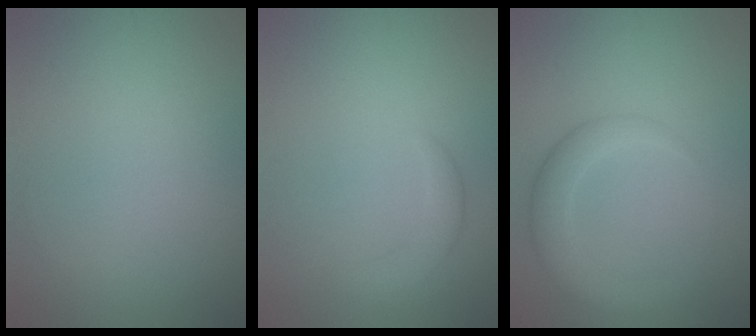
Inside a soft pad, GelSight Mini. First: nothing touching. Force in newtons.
{"total": 2.0, "press": 2.0, "slide": 0.2}
{"total": 3.5, "press": 3.5, "slide": 0.1}